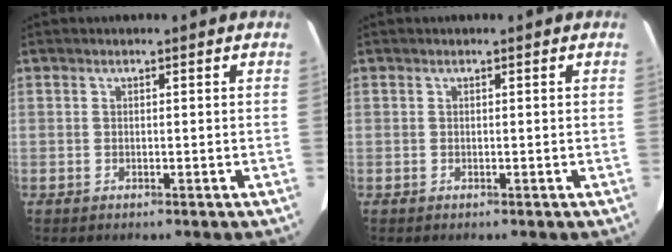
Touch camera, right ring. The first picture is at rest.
{"total": 0.0}